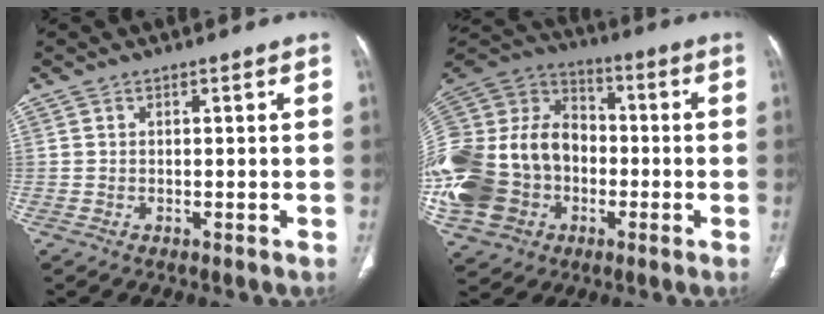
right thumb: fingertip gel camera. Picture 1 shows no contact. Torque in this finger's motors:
{"motor_torque": [1.50, 1.51, 0.93, 0.12, 0.48]}